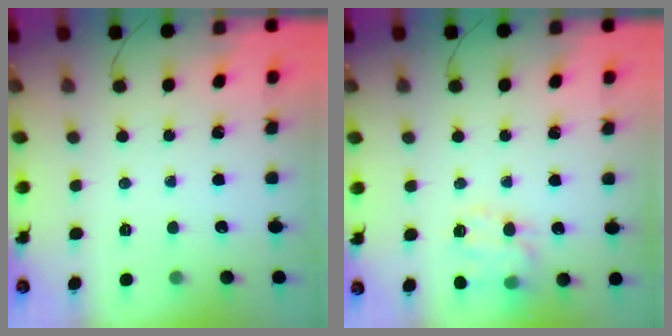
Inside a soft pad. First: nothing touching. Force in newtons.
{"total": 13.6, "press": 13.5, "slide": 2.0}